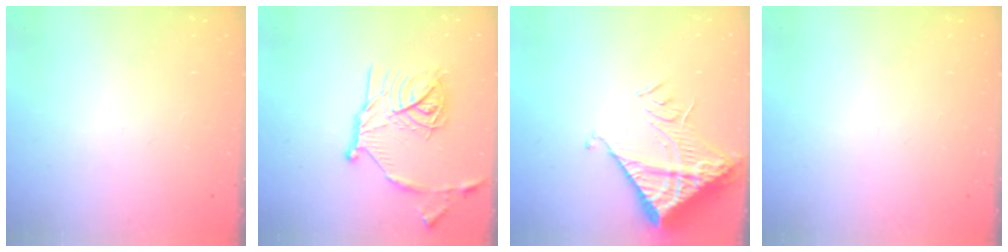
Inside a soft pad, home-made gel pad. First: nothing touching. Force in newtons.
{"total": 19.6, "press": 19.5, "slide": 1.7}
{"total": 13.1, "press": 13.0, "slide": 1.7}
{"total": 0.0}